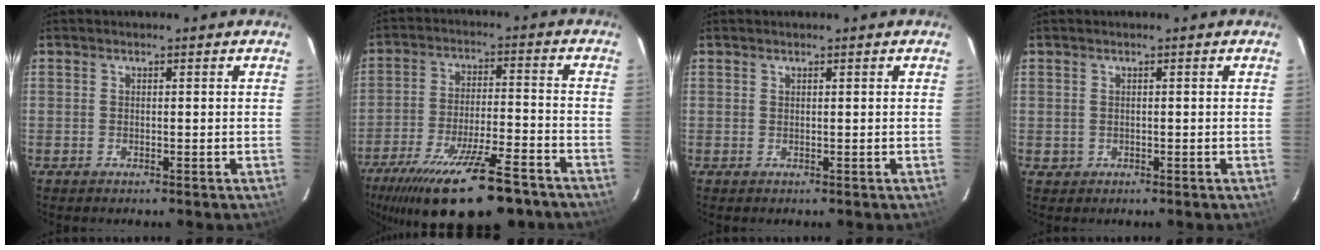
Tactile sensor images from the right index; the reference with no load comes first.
{"total": 21.4, "force": [-15.6, 5.6, 13.4], "torque": [-0.249, -0.040, -0.239]}
{"total": 0.0}
{"total": 1.2, "force": [-0.2, 1.2, 0.1], "torque": [0.000, 0.002, 0.001]}